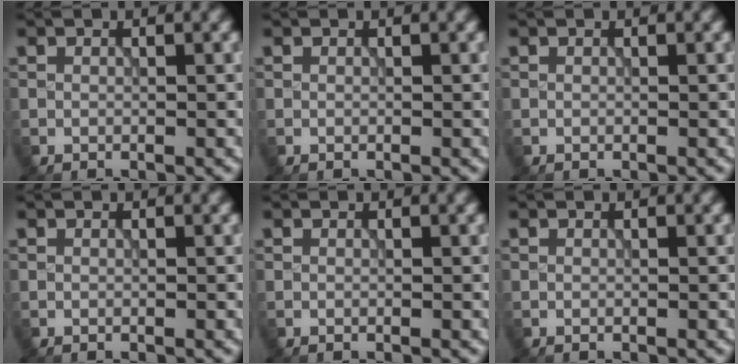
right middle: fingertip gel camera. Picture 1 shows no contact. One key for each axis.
{"total": 0.0}
{"total": 0.0}
{"total": 0.0}
{"total": 0.0}
{"total": 0.0}